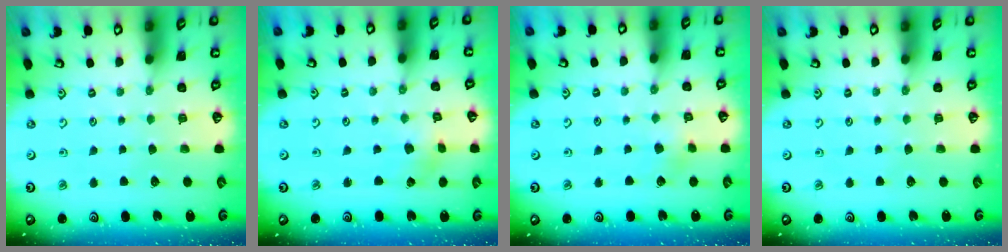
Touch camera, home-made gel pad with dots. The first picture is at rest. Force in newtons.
{"total": 2.2, "press": 2.2, "slide": 0.3}
{"total": 4.4, "press": 4.3, "slide": 0.9}
{"total": 0.0}